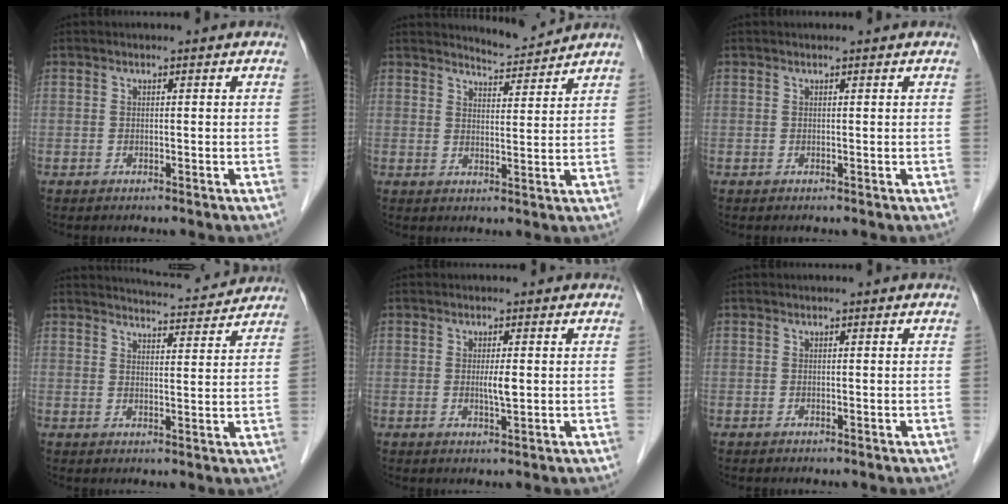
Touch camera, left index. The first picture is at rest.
{"total": 4.0, "force": [3.9, -0.6, -0.4], "torque": [-0.004, -0.013, 0.064]}
{"total": 0.0}
{"total": 9.5, "force": [9.3, 0.6, 1.8], "torque": [-0.030, 0.008, 0.119]}
{"total": 2.3, "force": [0.1, 0.3, 2.3], "torque": [-0.043, -0.003, 0.002]}
{"total": 0.0}